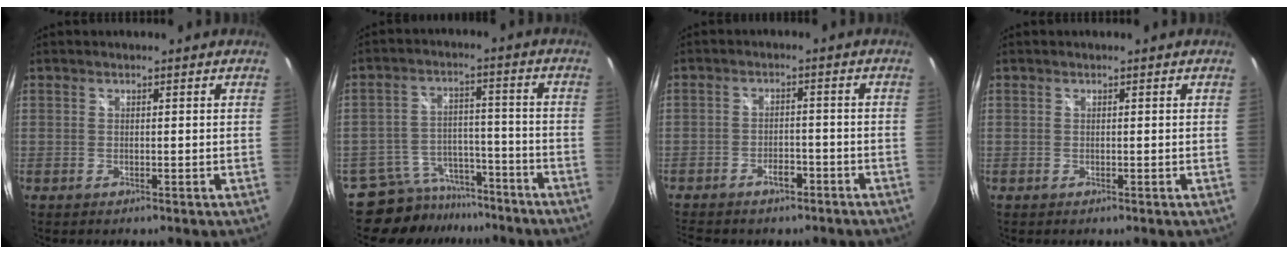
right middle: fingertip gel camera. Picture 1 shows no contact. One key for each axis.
{"total": 11.3, "fx": -9.8, "fy": 5.4, "fz": 1.7, "tx": -0.049, "ty": 0.021, "tz": -0.138}
{"total": 6.5, "fx": -5.1, "fy": 3.2, "fz": 2.6, "tx": -0.063, "ty": 0.006, "tz": -0.069}
{"total": 0.0}